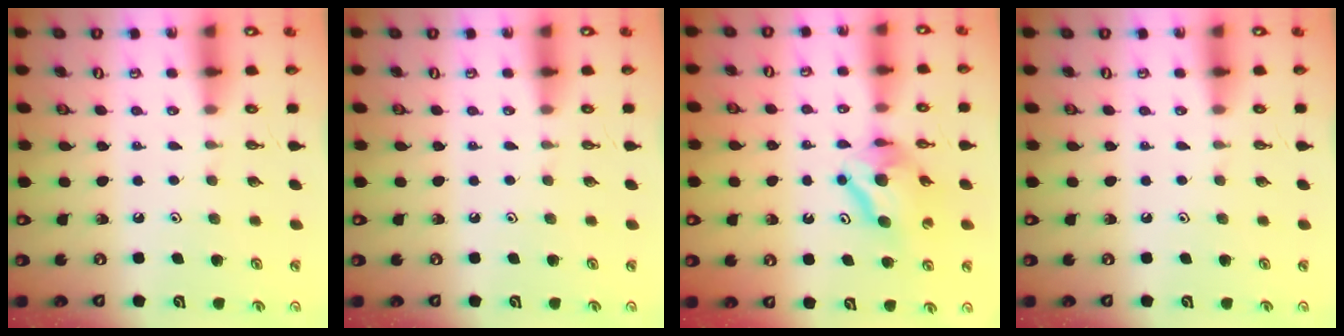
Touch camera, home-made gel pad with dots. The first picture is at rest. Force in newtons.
{"total": 0.0}
{"total": 8.9, "press": 8.9, "slide": 0.8}
{"total": 0.0}